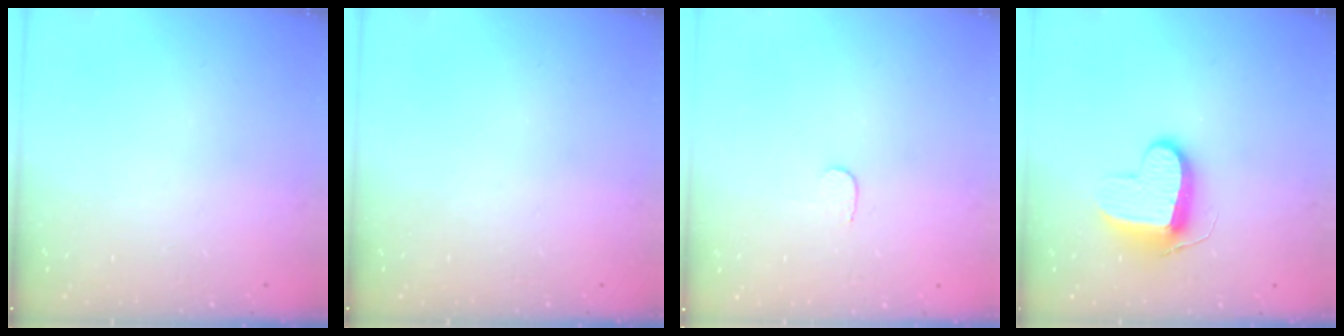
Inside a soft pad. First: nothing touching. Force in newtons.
{"total": 0.0}
{"total": 3.2, "press": 3.2, "slide": 0.3}
{"total": 9.9, "press": 9.9, "slide": 0.2}